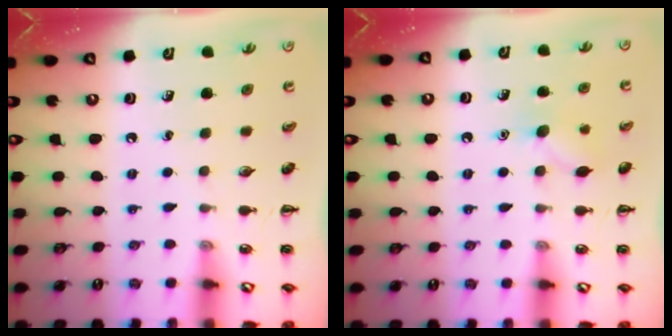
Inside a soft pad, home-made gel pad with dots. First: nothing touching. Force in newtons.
{"total": 7.1, "press": 6.9, "slide": 1.4}